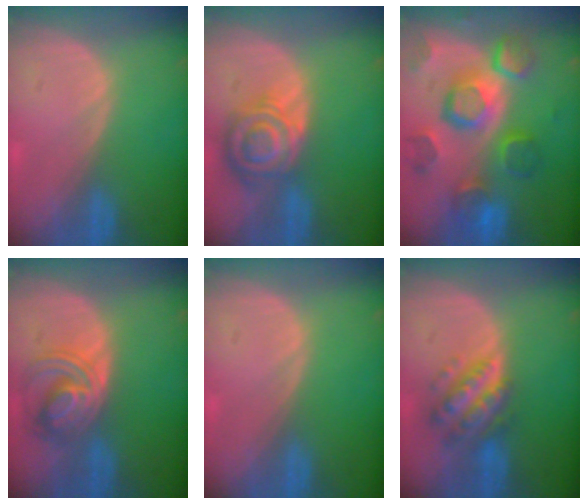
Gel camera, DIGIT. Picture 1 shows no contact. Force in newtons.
{"total": 8.3, "press": 7.2, "slide": 4.0}
{"total": 12.3, "press": 10.7, "slide": 6.0}
{"total": 6.4, "press": 6.3, "slide": 0.7}
{"total": 0.0}
{"total": 6.7, "press": 6.6, "slide": 0.3}